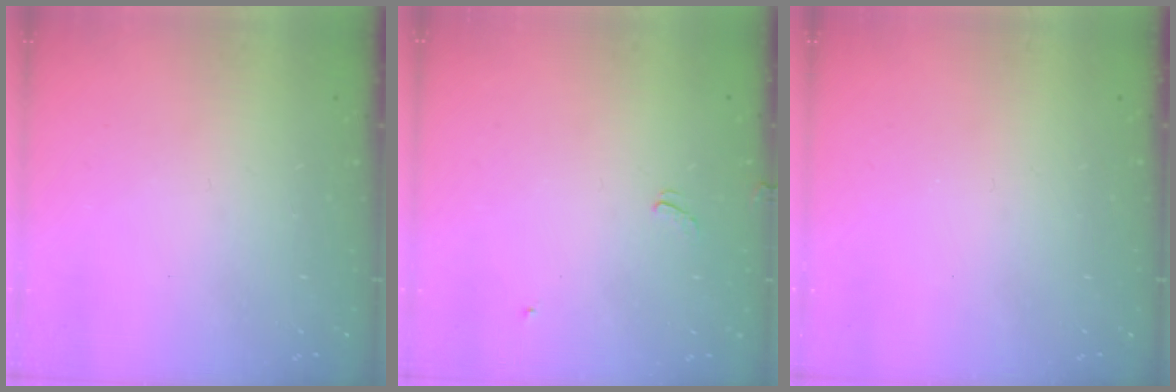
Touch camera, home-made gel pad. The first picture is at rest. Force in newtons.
{"total": 2.1, "press": 2.1, "slide": 0.5}
{"total": 0.0}